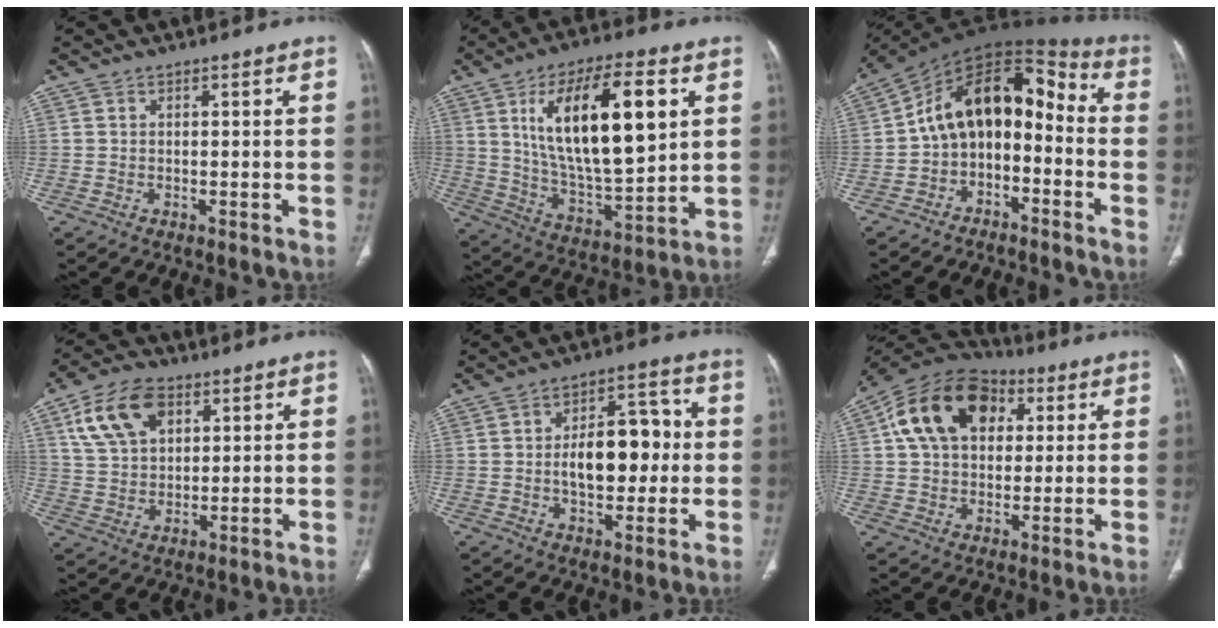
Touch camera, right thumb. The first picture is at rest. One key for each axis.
{"total": 22.8, "fx": 6.5, "fy": 8.7, "fz": 20.0, "tx": -0.326, "ty": -0.023, "tz": 0.116}
{"total": 15.0, "fx": -2.7, "fy": 10.0, "fz": 10.8, "tx": -0.142, "ty": 0.090, "tz": -0.056}
{"total": 12.8, "fx": 5.7, "fy": 8.1, "fz": 8.2, "tx": -0.137, "ty": -0.007, "tz": 0.107}
{"total": 13.5, "fx": -0.1, "fy": 7.8, "fz": 11.0, "tx": -0.132, "ty": 0.028, "tz": -0.001}
{"total": 18.5, "fx": 5.4, "fy": 12.7, "fz": 12.4, "tx": -0.205, "ty": 0.015, "tz": 0.082}